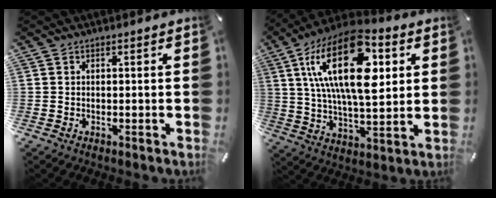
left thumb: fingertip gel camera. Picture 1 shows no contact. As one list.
[{"total": 24.1, "force": [7.6, 11.8, 19.6], "torque": [-0.374, -0.009, 0.114]}]